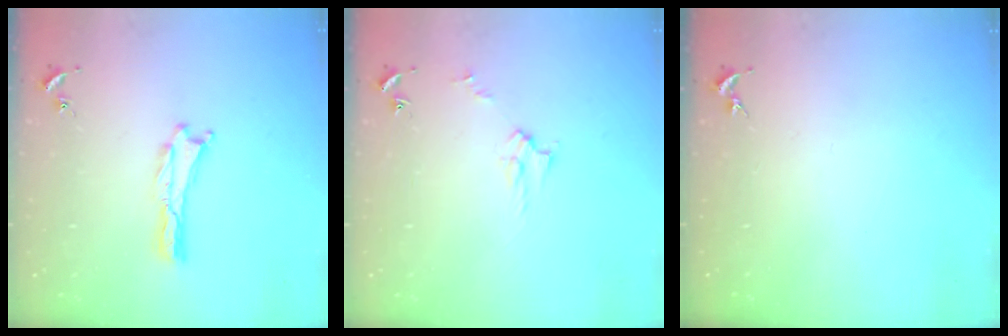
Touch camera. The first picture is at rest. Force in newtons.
{"total": 3.0, "press": 3.0, "slide": 0.3}
{"total": 0.0}